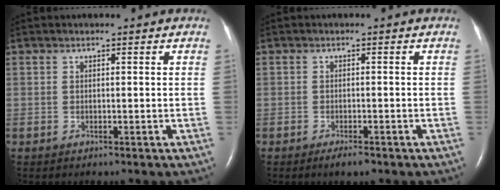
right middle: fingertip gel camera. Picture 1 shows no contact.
{"total": 1.9, "force": [-1.4, 0.5, 1.2], "torque": [-0.025, -0.003, -0.020]}